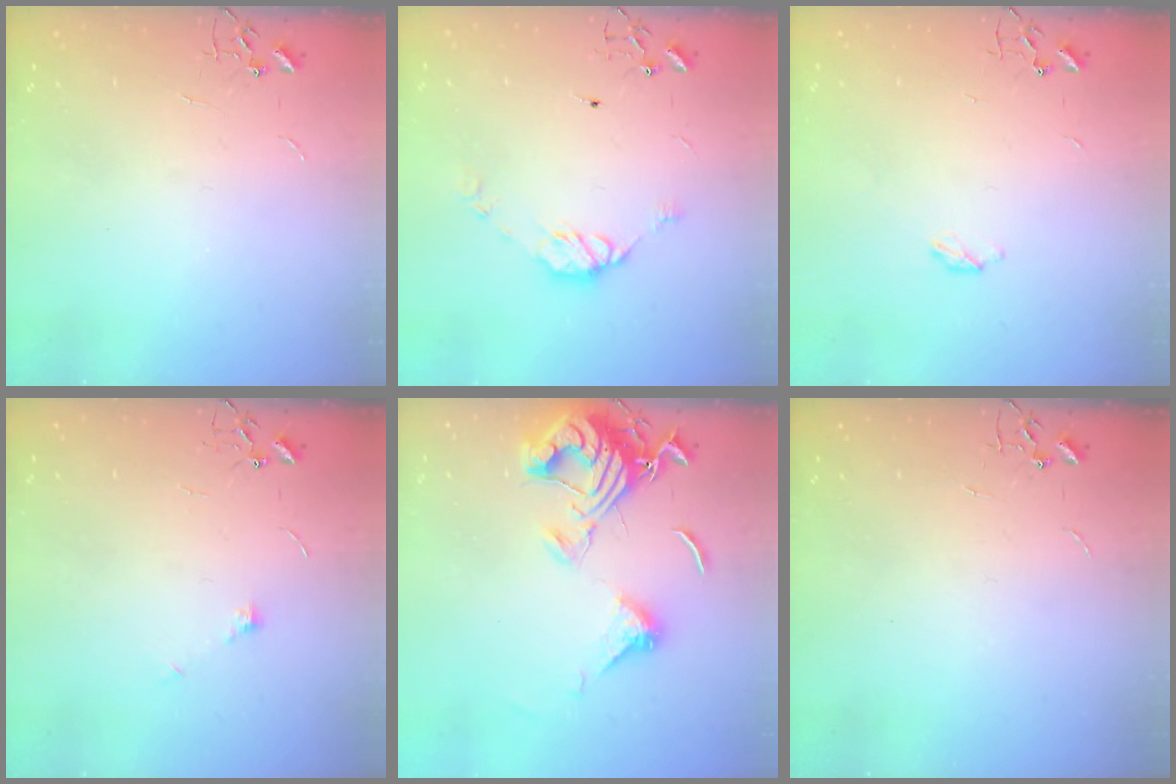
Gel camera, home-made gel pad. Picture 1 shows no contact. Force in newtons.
{"total": 8.5, "press": 8.5, "slide": 0.9}
{"total": 2.8, "press": 2.7, "slide": 0.5}
{"total": 5.4, "press": 5.3, "slide": 1.0}
{"total": 14.7, "press": 14.6, "slide": 1.5}
{"total": 0.0}